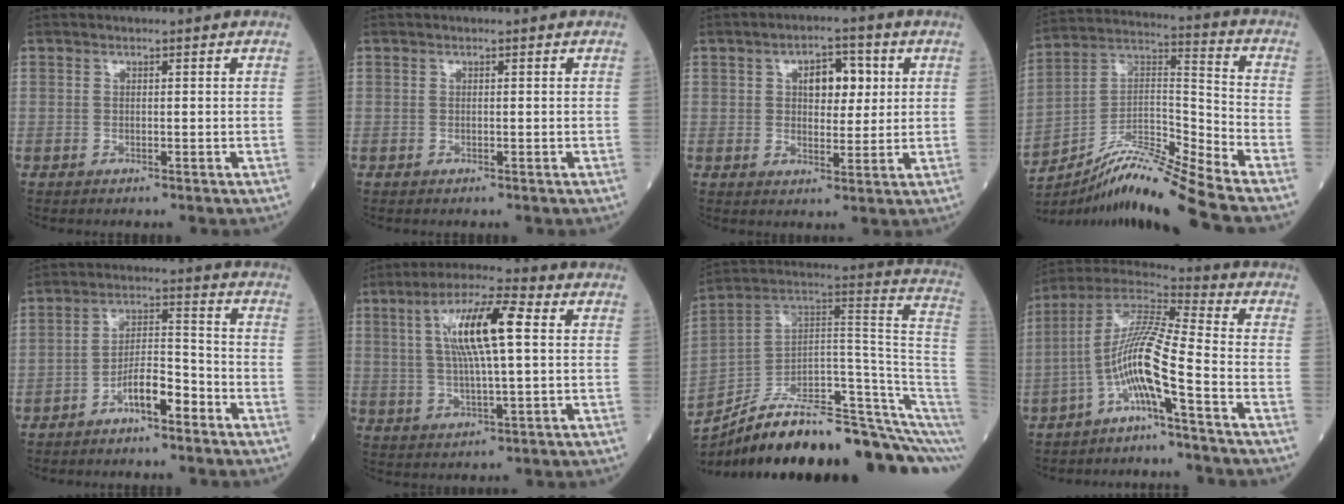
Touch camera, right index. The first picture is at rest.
{"total": 0.0}
{"total": 6.2, "force": [1.8, 3.3, 5.0], "torque": [-0.070, 0.015, 0.028]}
{"total": 15.2, "force": [-12.7, -1.9, 8.0], "torque": [-0.144, 0.022, -0.226]}
{"total": 6.5, "force": [-4.1, 1.7, 4.8], "torque": [-0.089, 0.018, -0.073]}
{"total": 11.8, "force": [2.7, 1.6, 11.4], "torque": [-0.215, 0.017, 0.046]}
{"total": 25.3, "force": [-18.4, 3.5, 16.9], "torque": [-0.176, 0.053, -0.283]}
{"total": 10.6, "force": [-4.3, -0.2, 9.6], "torque": [-0.197, 0.014, -0.092]}